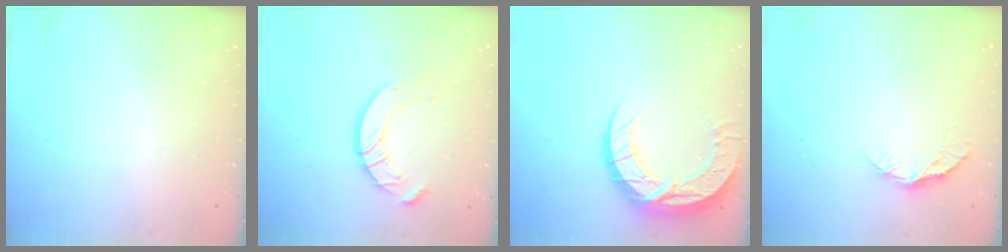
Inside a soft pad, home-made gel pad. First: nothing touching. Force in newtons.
{"total": 8.3, "press": 8.3, "slide": 0.8}
{"total": 15.6, "press": 15.6, "slide": 1.1}
{"total": 8.1, "press": 8.1, "slide": 0.7}